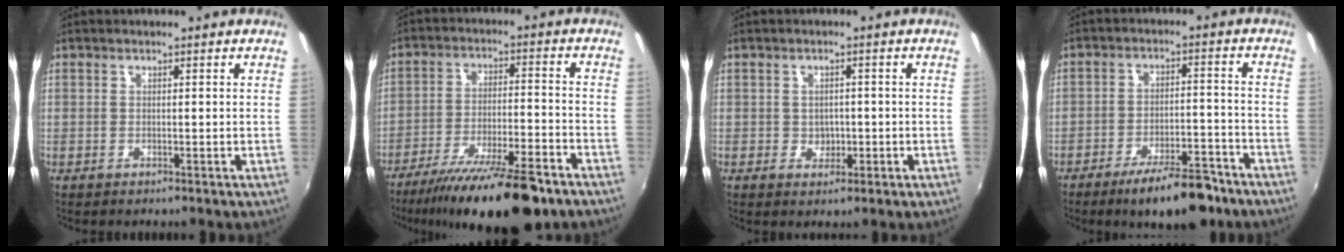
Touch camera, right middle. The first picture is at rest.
{"total": 19.2, "force": [-14.8, 3.6, 11.7], "torque": [-0.213, -0.036, -0.232]}
{"total": 3.2, "force": [-0.6, 2.9, 1.2], "torque": [-0.019, 0.003, -0.006]}
{"total": 11.7, "force": [-8.9, 3.2, 6.9], "torque": [-0.118, 0.001, -0.129]}